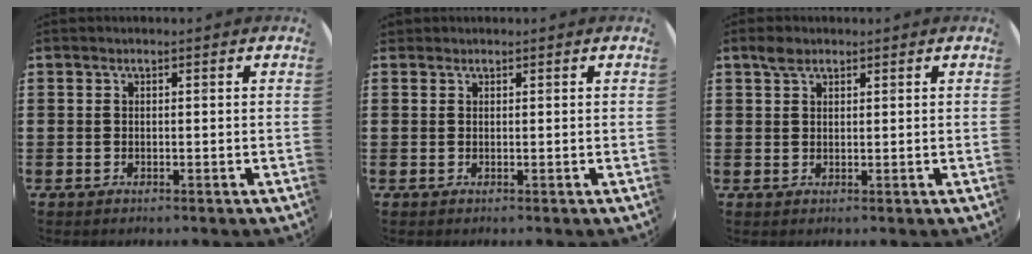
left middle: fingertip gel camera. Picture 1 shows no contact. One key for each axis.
{"total": 0.5, "fx": 0.5, "fy": 0.1, "fz": -0.2, "tx": 0.004, "ty": 0.004, "tz": 0.008}
{"total": 2.0, "fx": 1.5, "fy": 1.1, "fz": 0.7, "tx": 0.000, "ty": -0.001, "tz": 0.024}